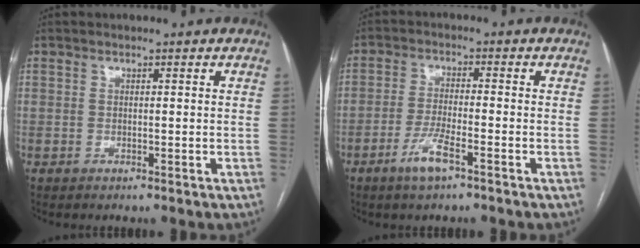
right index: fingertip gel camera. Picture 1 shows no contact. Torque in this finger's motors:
{"motor_torque": [0.67, -0.11, 0.29, 0.07]}